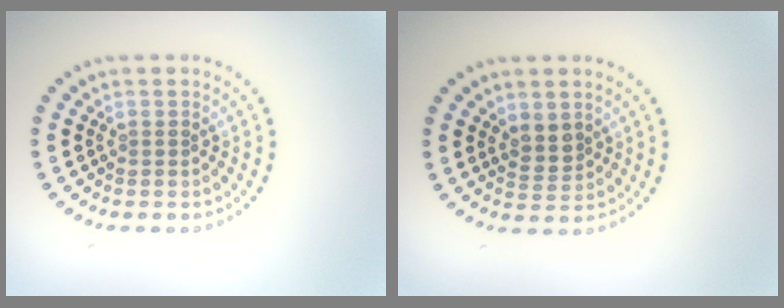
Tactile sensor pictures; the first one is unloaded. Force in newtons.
{"total": 2.1, "press": 1.8, "slide": 1.0}